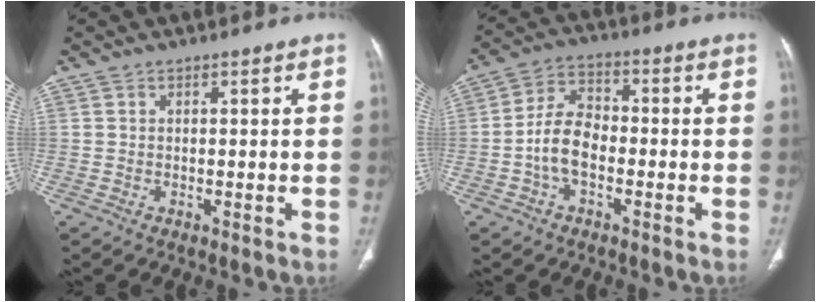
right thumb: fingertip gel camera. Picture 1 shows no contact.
{"total": 8.4, "force": [-2.2, 5.2, 6.2], "torque": [-0.111, 0.028, -0.050]}